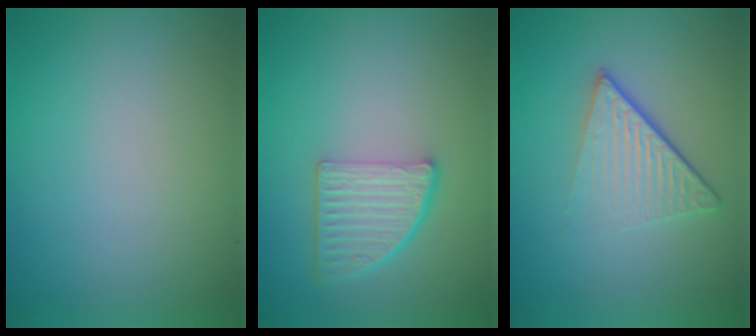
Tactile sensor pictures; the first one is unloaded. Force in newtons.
{"total": 4.9, "press": 3.6, "slide": 3.4}
{"total": 5.0, "press": 3.0, "slide": 4.0}